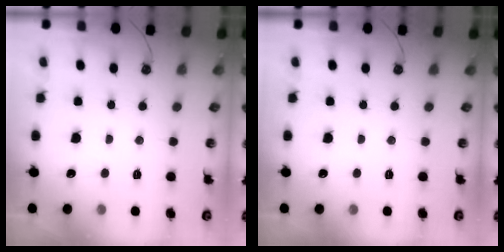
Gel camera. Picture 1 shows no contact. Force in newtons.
{"total": 0.0}